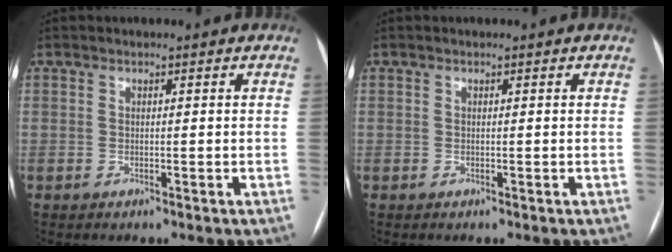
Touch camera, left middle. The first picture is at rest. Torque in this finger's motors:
{"motor_torque": [0.00, 0.00, 0.00, 0.00]}